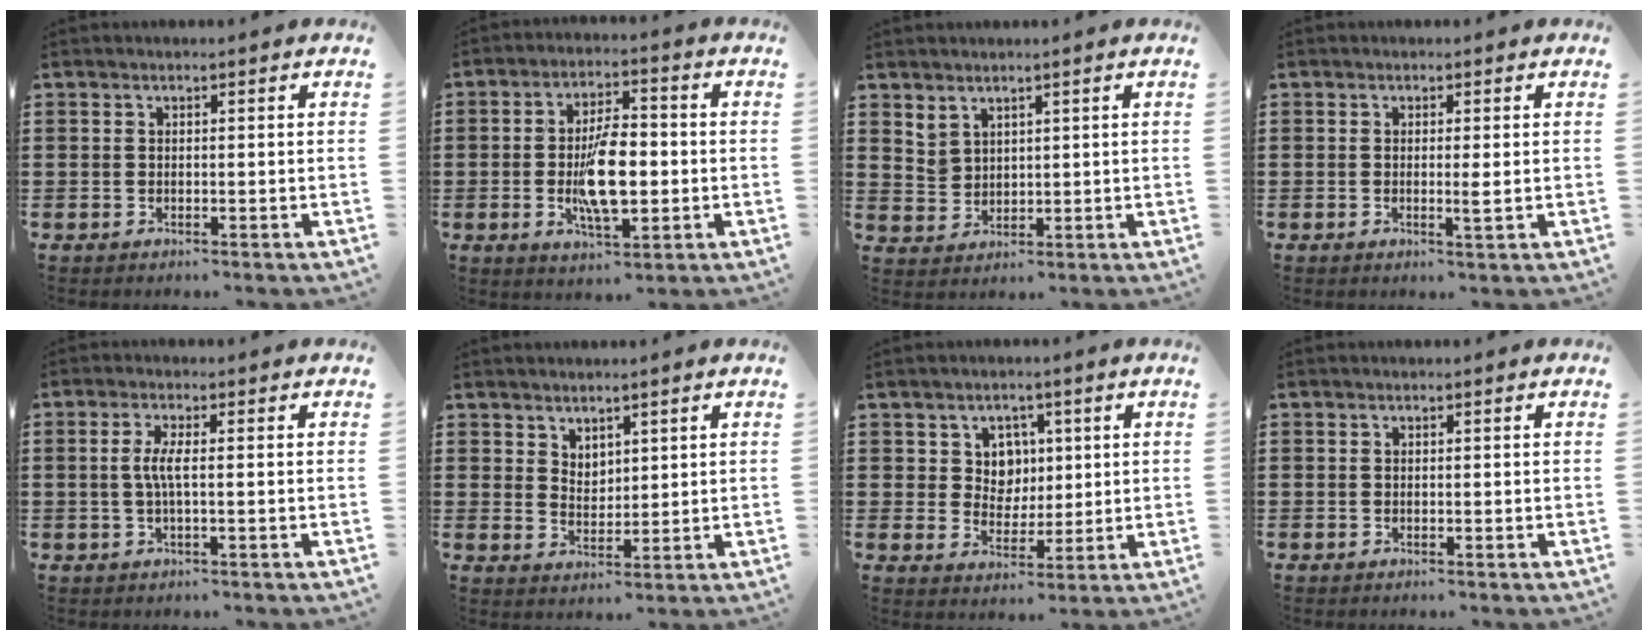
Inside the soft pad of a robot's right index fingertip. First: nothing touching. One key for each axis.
{"total": 10.0, "fx": -1.2, "fy": 4.0, "fz": 9.0, "tx": -0.182, "ty": -0.007, "tz": -0.027}
{"total": 3.0, "fx": 2.4, "fy": 1.7, "fz": 0.2, "tx": -0.012, "ty": 0.005, "tz": 0.048}
{"total": 1.7, "fx": -0.2, "fy": 0.0, "fz": 1.7, "tx": -0.030, "ty": -0.005, "tz": -0.004}
{"total": 3.1, "fx": -0.2, "fy": 0.3, "fz": 3.1, "tx": -0.072, "ty": -0.009, "tz": -0.012}
{"total": 3.1, "fx": 2.6, "fy": 1.6, "fz": 0.0, "tx": -0.008, "ty": 0.000, "tz": 0.051}
{"total": 4.9, "fx": 1.8, "fy": 4.4, "fz": 1.4, "tx": -0.041, "ty": 0.011, "tz": 0.029}
{"total": 0.0}